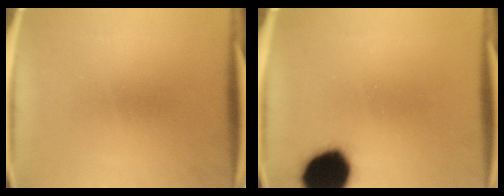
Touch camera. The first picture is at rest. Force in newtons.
{"total": 17.1}